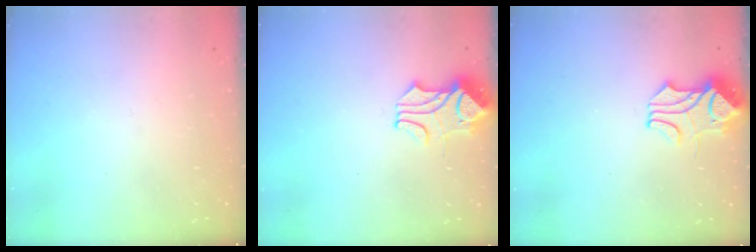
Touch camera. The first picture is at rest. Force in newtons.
{"total": 1.8, "press": 1.3, "slide": 1.1}
{"total": 2.0, "press": 1.7, "slide": 1.0}